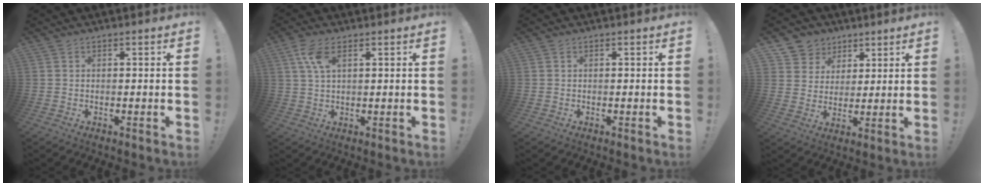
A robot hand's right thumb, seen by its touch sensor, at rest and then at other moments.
{"total": 5.8, "force": [2.5, 2.6, 4.6], "torque": [-0.092, 0.002, 0.048]}
{"total": 0.0}
{"total": 7.7, "force": [3.7, 6.7, 0.7], "torque": [-0.016, -0.029, 0.079]}